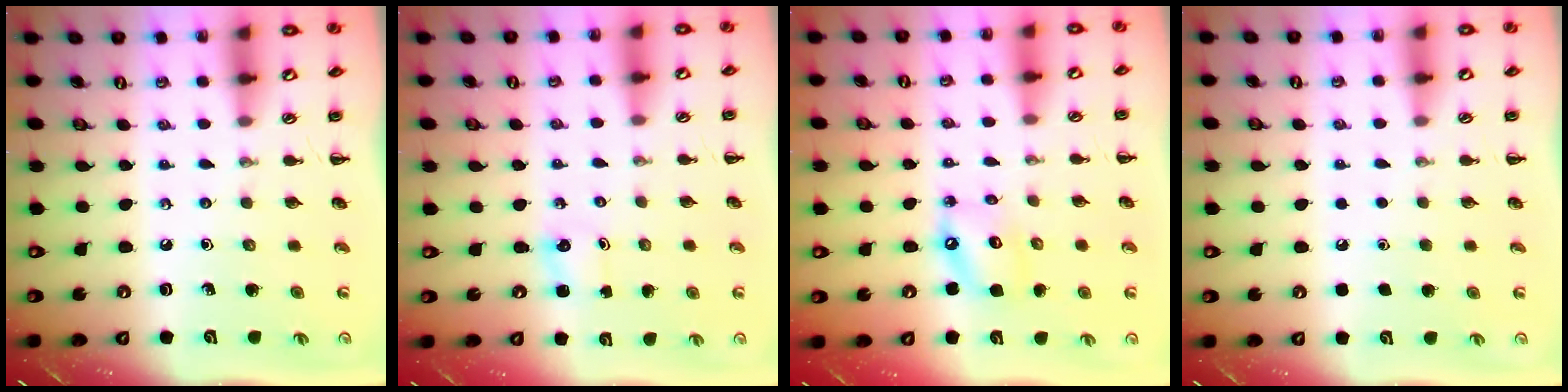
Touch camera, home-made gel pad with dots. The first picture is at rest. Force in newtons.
{"total": 0.9, "press": 0.8, "slide": 0.2}
{"total": 7.9, "press": 7.8, "slide": 1.7}
{"total": 1.8, "press": 1.8, "slide": 0.1}